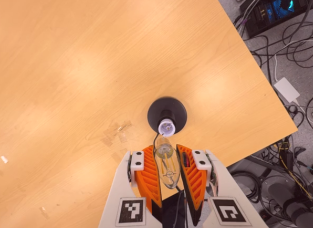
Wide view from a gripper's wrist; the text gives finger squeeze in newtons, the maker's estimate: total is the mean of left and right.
{"total": 21.0, "left": 23.0, "right": 18.9}